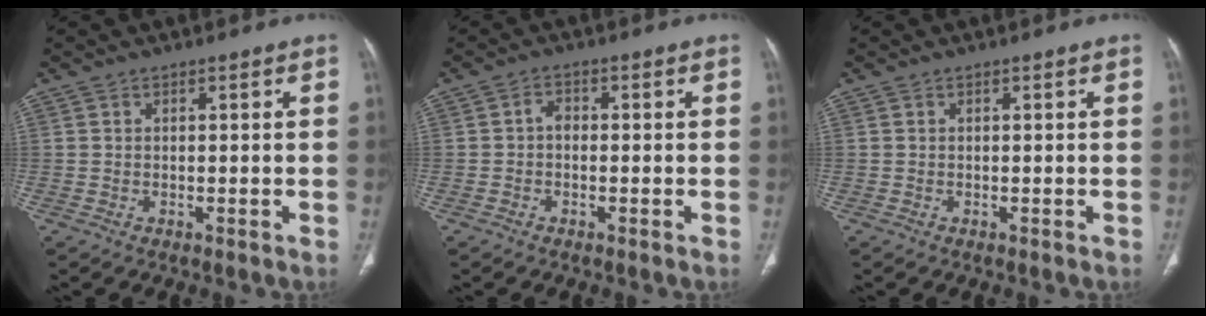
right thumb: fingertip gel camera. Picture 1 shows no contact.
{"total": 1.9, "force": [-0.3, 1.4, 1.2], "torque": [-0.013, 0.007, -0.013]}
{"total": 0.0}